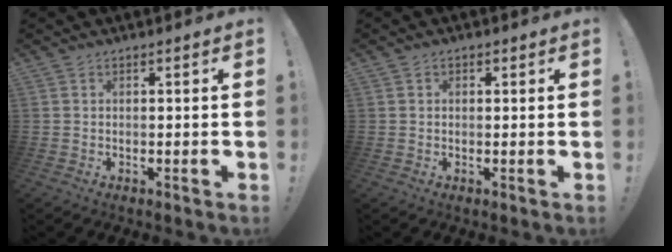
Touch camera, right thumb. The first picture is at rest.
{"total": 0.9, "force": [0.3, 0.8, 0.4], "torque": [-0.001, -0.001, 0.005]}